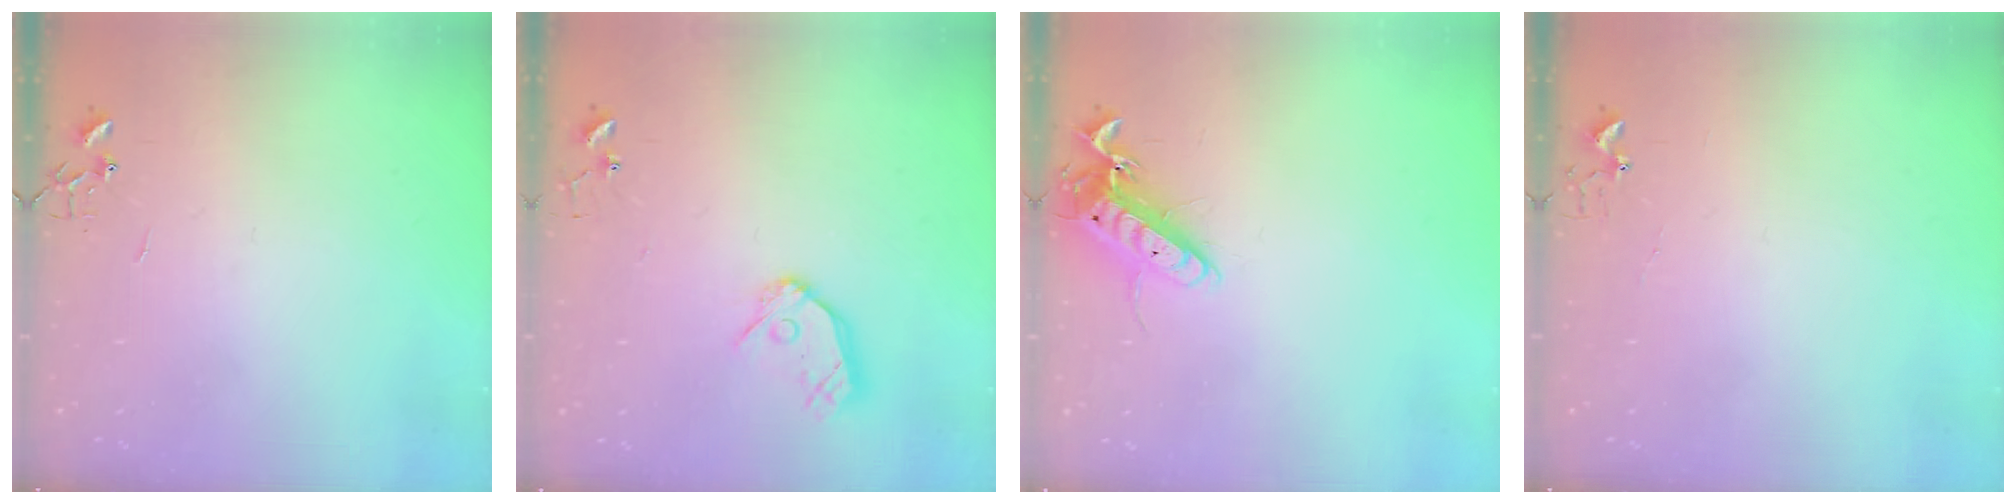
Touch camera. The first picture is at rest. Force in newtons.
{"total": 11.0, "press": 10.9, "slide": 1.1}
{"total": 13.2, "press": 13.1, "slide": 1.2}
{"total": 3.4, "press": 3.4, "slide": 0.5}